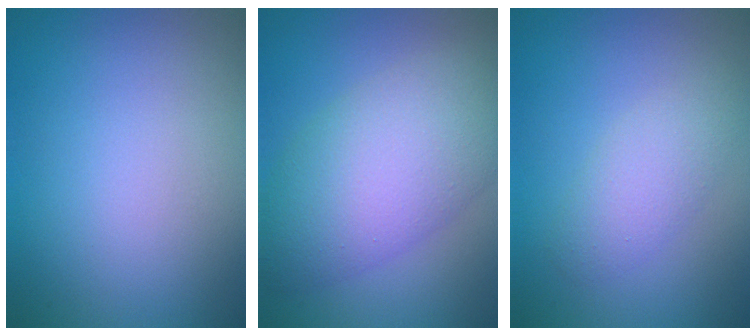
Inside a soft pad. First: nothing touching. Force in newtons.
{"total": 8.9, "press": 8.9, "slide": 0.3}
{"total": 2.7, "press": 2.7, "slide": 0.2}